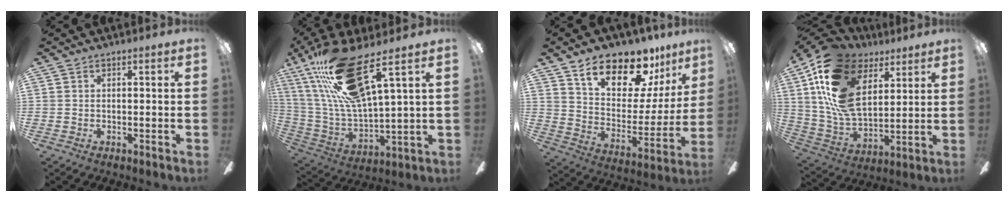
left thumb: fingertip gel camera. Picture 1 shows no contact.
{"total": 22.7, "force": [13.3, 6.4, 17.2], "torque": [-0.349, -0.054, 0.224]}
{"total": 18.4, "force": [13.5, 8.2, 9.3], "torque": [-0.149, -0.092, 0.235]}
{"total": 21.4, "force": [9.7, 13.2, 13.7], "torque": [-0.312, -0.040, 0.174]}